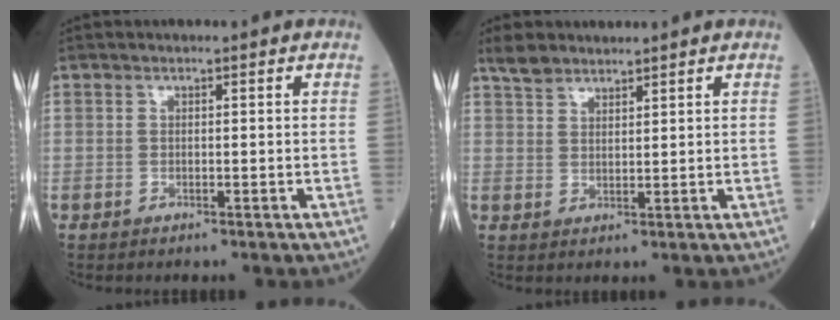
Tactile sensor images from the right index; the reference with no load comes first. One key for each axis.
{"total": 3.5, "fx": 3.2, "fy": 1.1, "fz": 0.9, "tx": -0.024, "ty": 0.012, "tz": 0.066}